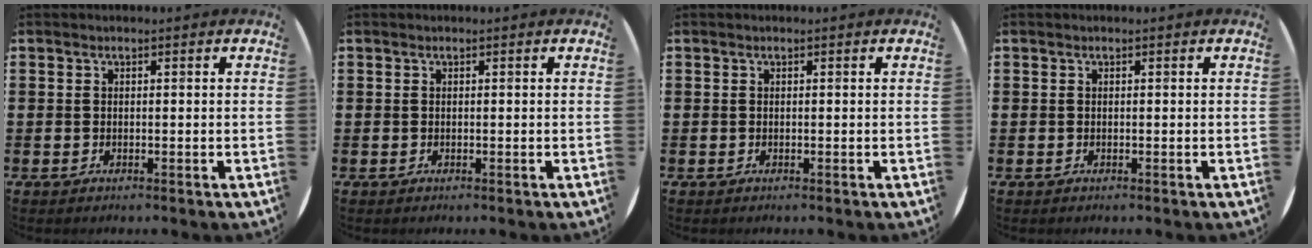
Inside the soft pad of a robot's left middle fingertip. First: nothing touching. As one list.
[{"total": 0.0}, {"total": 0.0}, {"total": 0.0}]